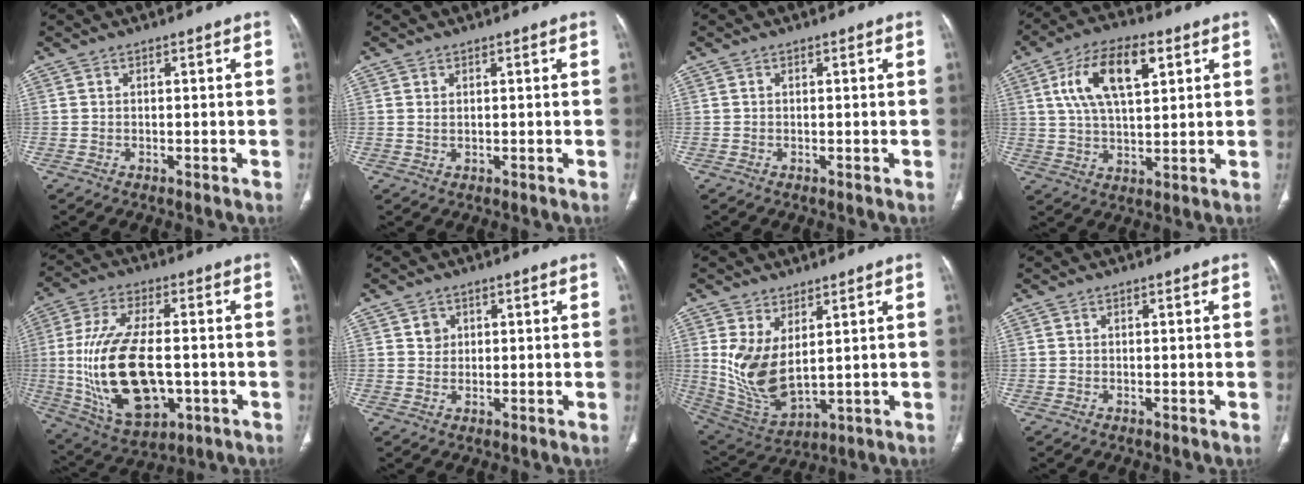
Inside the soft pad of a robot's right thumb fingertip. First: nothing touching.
{"total": 1.0, "force": [0.5, 0.4, 0.7], "torque": [-0.014, -0.001, 0.013]}
{"total": 0.0}
{"total": 14.0, "force": [5.1, 6.6, 11.2], "torque": [-0.197, 0.001, 0.090]}
{"total": 20.9, "force": [-2.1, 10.7, 17.9], "torque": [-0.350, -0.001, -0.017]}
{"total": 2.2, "force": [0.8, 1.9, 0.6], "torque": [0.002, -0.004, 0.013]}
{"total": 11.8, "force": [3.0, 6.2, 9.6], "torque": [-0.185, -0.025, 0.085]}
{"total": 0.0}